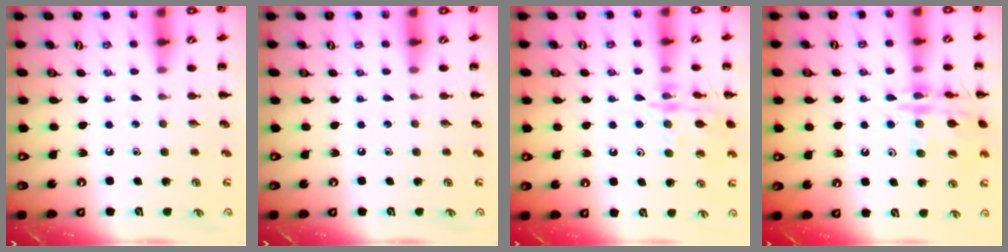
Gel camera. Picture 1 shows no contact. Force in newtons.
{"total": 0.0}
{"total": 12.9, "press": 12.9, "slide": 0.8}
{"total": 14.5, "press": 14.4, "slide": 1.4}